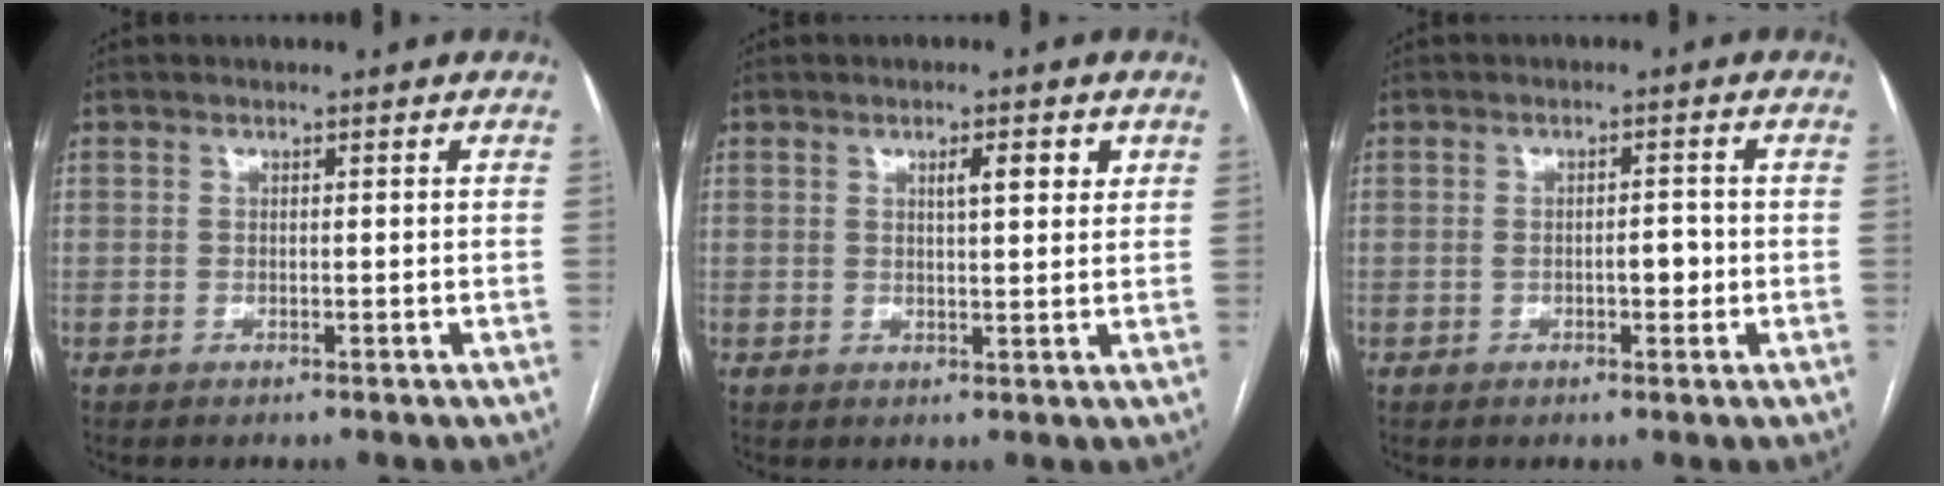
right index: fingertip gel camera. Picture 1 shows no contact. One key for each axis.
{"total": 3.5, "fx": 1.7, "fy": 0.7, "fz": 3.0, "tx": -0.046, "ty": 0.000, "tz": 0.024}
{"total": 2.8, "fx": -0.5, "fy": 1.1, "fz": 2.5, "tx": -0.042, "ty": 0.005, "tz": -0.003}